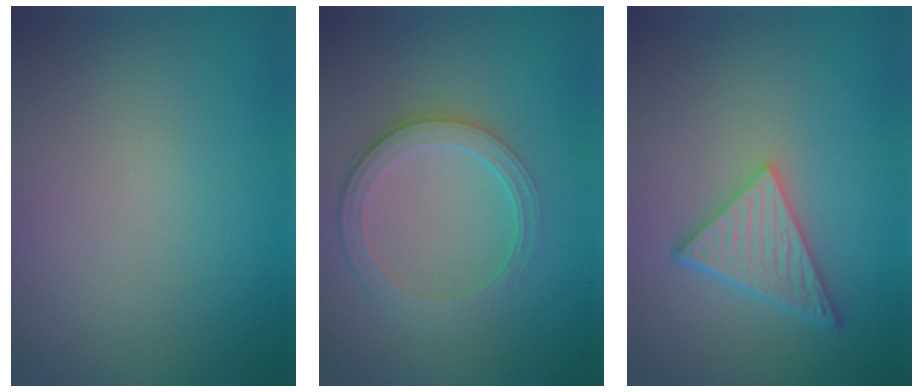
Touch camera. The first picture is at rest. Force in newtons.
{"total": 4.2, "press": 2.9, "slide": 3.0}
{"total": 5.0, "press": 3.7, "slide": 3.3}